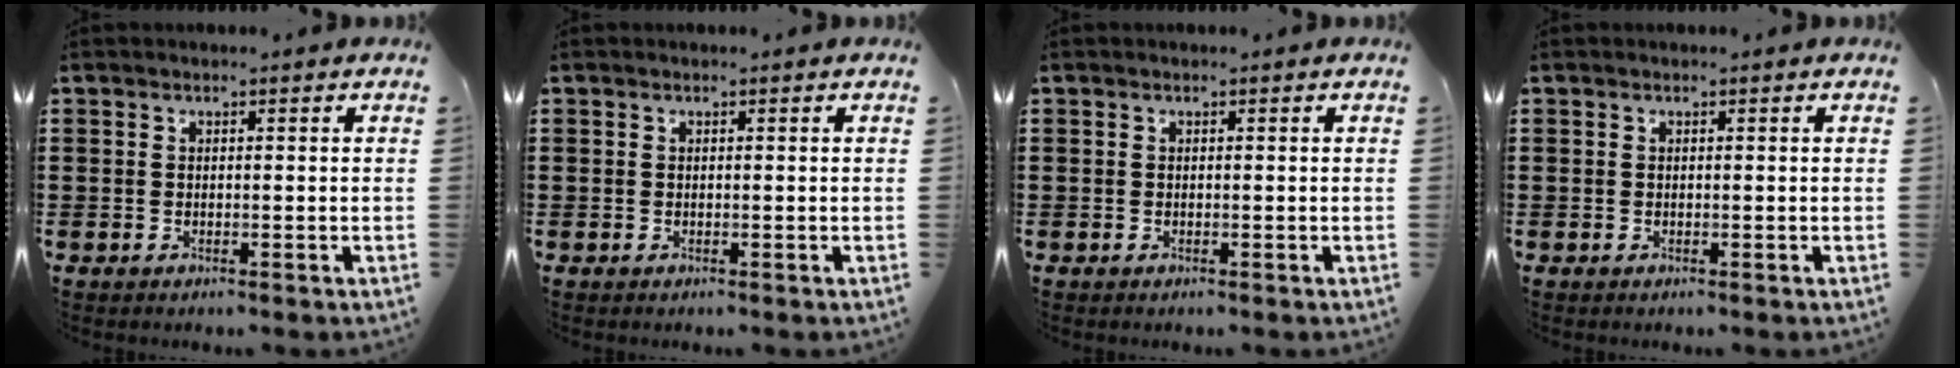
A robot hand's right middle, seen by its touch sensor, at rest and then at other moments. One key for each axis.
{"total": 0.0}
{"total": 0.0}
{"total": 0.0}